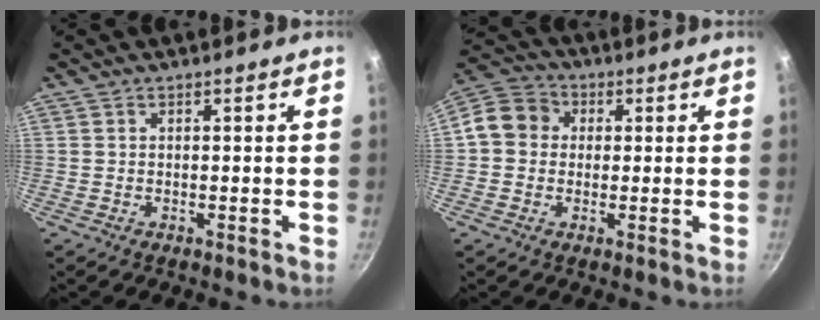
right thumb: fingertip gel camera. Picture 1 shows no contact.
{"total": 8.6, "force": [0.6, 7.6, 4.1], "torque": [-0.049, 0.023, -0.011]}